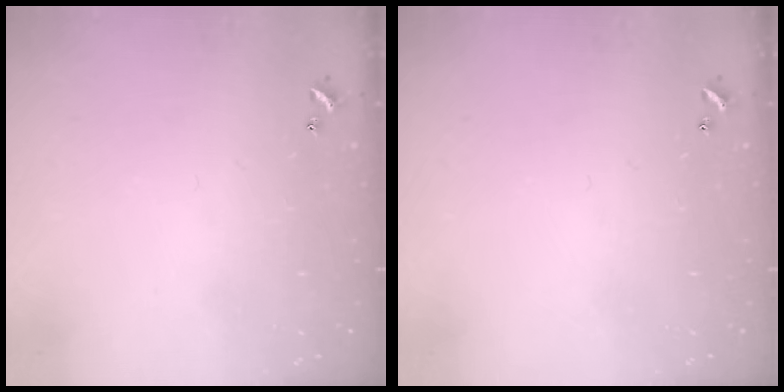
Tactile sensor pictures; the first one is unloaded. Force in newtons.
{"total": 0.0}